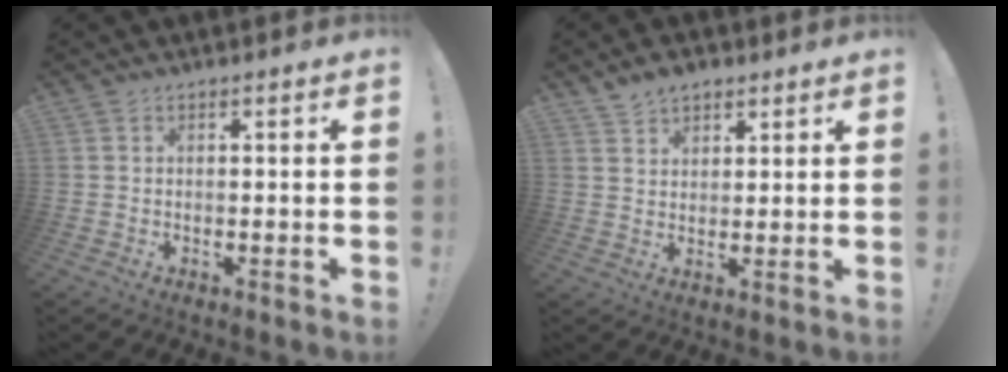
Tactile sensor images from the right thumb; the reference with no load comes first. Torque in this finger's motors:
{"motor_torque": [-0.02, 0.02, 0.00, 0.00, 0.00]}